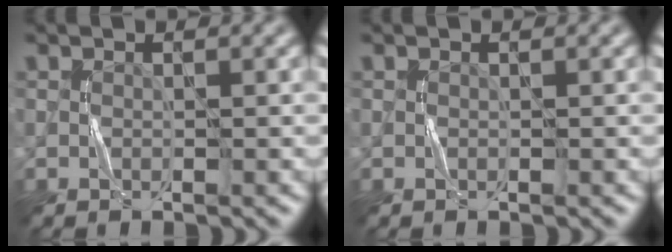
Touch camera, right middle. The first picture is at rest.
{"total": 0.0}